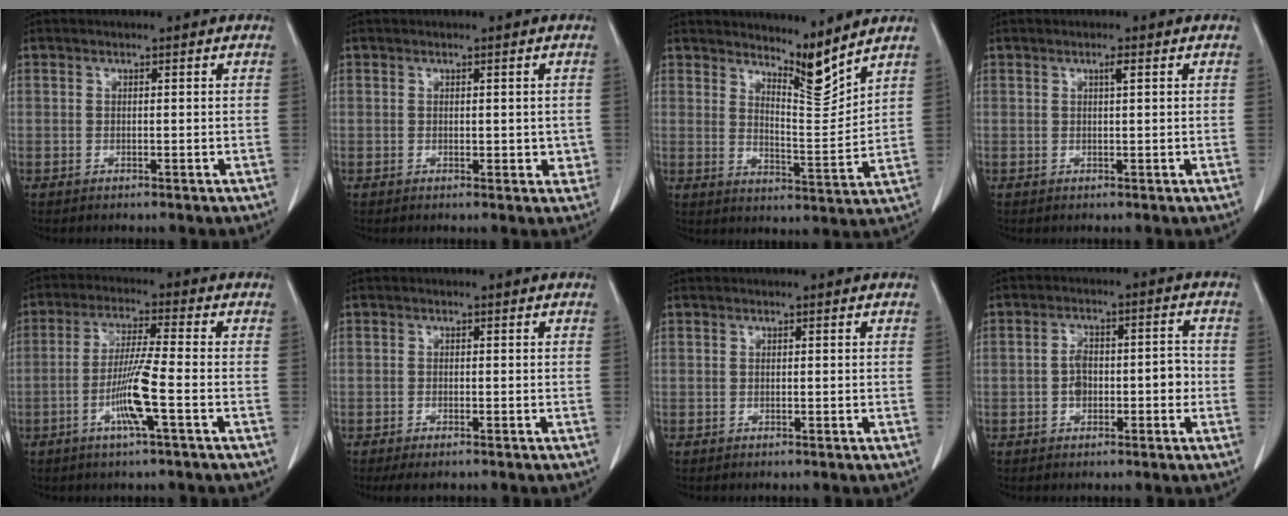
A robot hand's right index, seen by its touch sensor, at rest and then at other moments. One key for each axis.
{"total": 2.3, "fx": 0.0, "fy": 1.5, "fz": 1.8, "tx": -0.014, "ty": -0.002, "tz": 0.002}
{"total": 6.6, "fx": 6.0, "fy": 0.0, "fz": 2.7, "tx": -0.047, "ty": -0.026, "tz": 0.103}
{"total": 1.0, "fx": 0.5, "fy": 0.0, "fz": 0.9, "tx": -0.018, "ty": 0.001, "tz": 0.009}
{"total": 7.9, "fx": -2.7, "fy": -0.5, "fz": 7.4, "tx": -0.144, "ty": -0.008, "tz": -0.055}
{"total": 2.6, "fx": -2.0, "fy": 0.8, "fz": 1.5, "tx": -0.025, "ty": -0.006, "tz": -0.025}
{"total": 0.0}
{"total": 5.8, "fx": -1.2, "fy": 3.0, "fz": 4.9, "tx": -0.079, "ty": 0.026, "tz": -0.019}